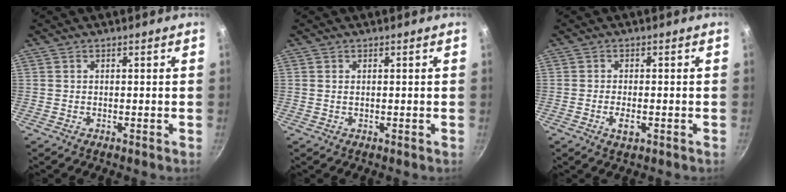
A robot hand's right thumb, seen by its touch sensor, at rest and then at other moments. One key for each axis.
{"total": 0.7, "fx": 0.2, "fy": 0.4, "fz": 0.5, "tx": -0.009, "ty": 0.001, "tz": 0.004}
{"total": 2.8, "fx": -0.9, "fy": 1.2, "fz": 2.4, "tx": -0.048, "ty": 0.001, "tz": -0.017}